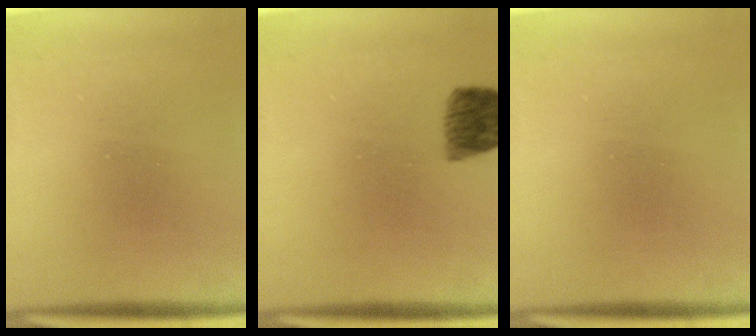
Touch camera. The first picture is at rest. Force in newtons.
{"total": 6.4}
{"total": 0.0}